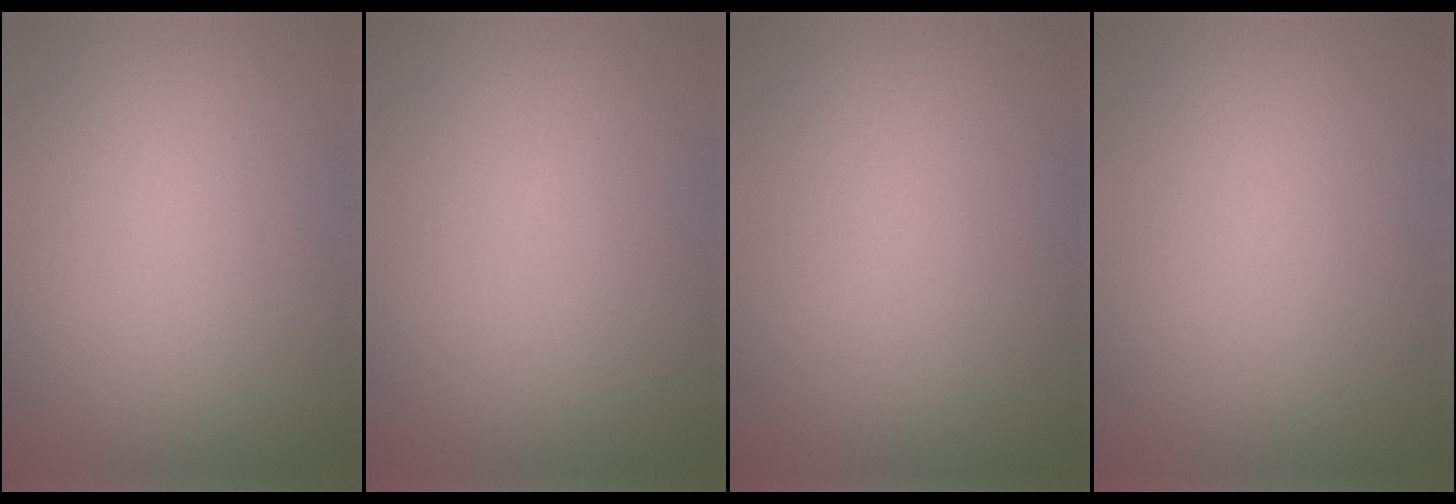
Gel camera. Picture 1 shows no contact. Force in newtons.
{"total": 0.0}
{"total": 0.0}
{"total": 0.0}